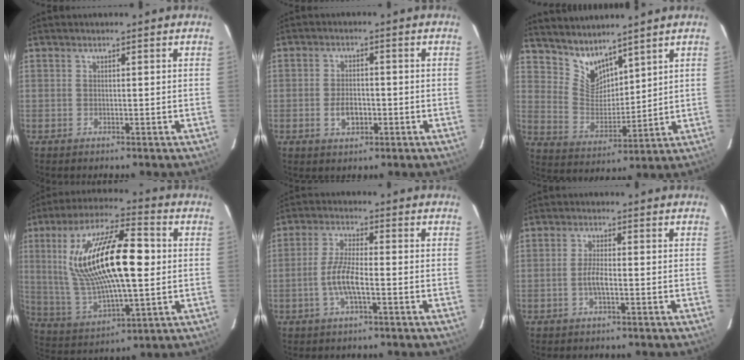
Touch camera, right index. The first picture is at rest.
{"total": 4.5, "force": [-1.3, 2.7, 3.3], "torque": [-0.064, 0.003, -0.019]}
{"total": 8.3, "force": [7.4, 2.8, 2.4], "torque": [-0.044, -0.004, 0.152]}
{"total": 22.6, "force": [3.5, 7.4, 21.1], "torque": [-0.404, 0.013, 0.074]}
{"total": 6.7, "force": [-2.0, 1.5, 6.2], "torque": [-0.127, 0.004, -0.041]}
{"total": 3.2, "force": [-1.0, 0.7, 2.9], "torque": [-0.060, 0.003, -0.019]}